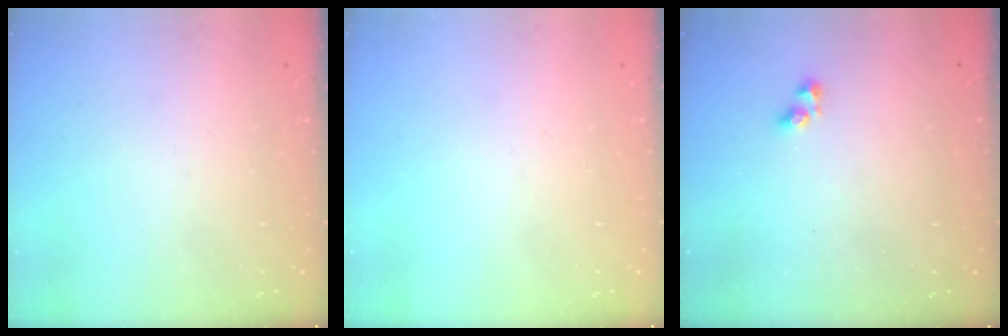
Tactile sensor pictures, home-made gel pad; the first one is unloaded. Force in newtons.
{"total": 0.0}
{"total": 3.0, "press": 3.0, "slide": 0.4}